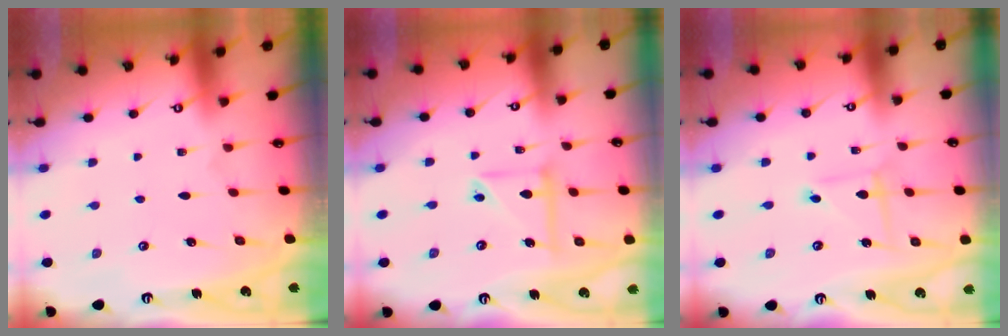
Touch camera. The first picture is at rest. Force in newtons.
{"total": 8.9, "press": 8.8, "slide": 1.4}
{"total": 2.4, "press": 2.4, "slide": 0.2}